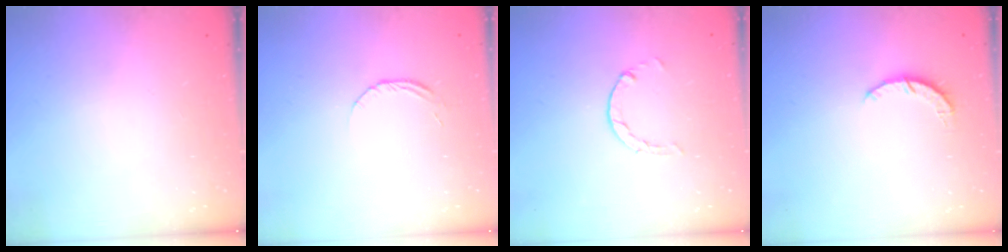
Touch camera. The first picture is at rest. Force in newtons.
{"total": 4.2, "press": 4.2, "slide": 0.4}
{"total": 0.6, "press": 0.6, "slide": 0.2}
{"total": 3.0, "press": 3.0, "slide": 0.4}